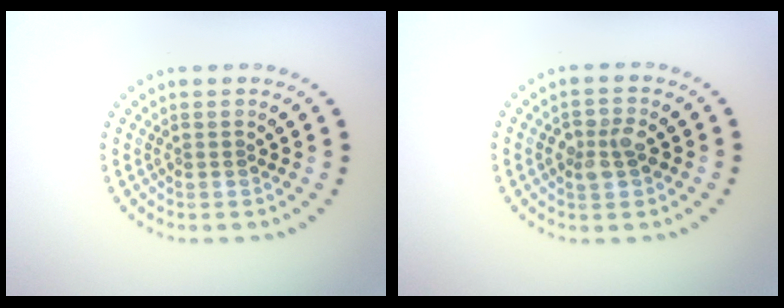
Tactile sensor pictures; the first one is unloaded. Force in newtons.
{"total": 2.3, "press": 2.3, "slide": 0.2}